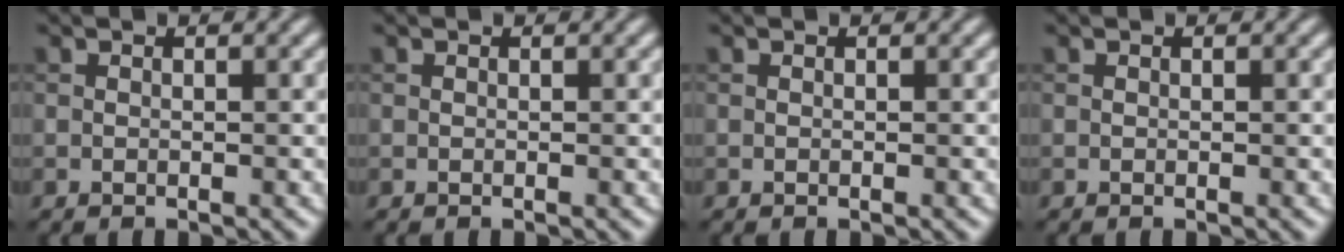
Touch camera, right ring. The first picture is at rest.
{"total": 0.0}
{"total": 0.0}
{"total": 0.0}